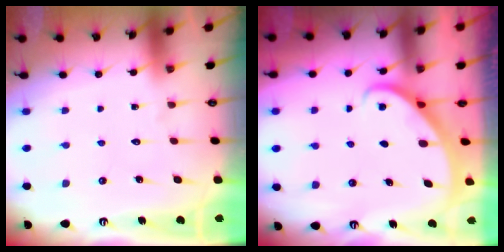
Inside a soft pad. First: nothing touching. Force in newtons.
{"total": 2.3, "press": 2.3, "slide": 0.2}